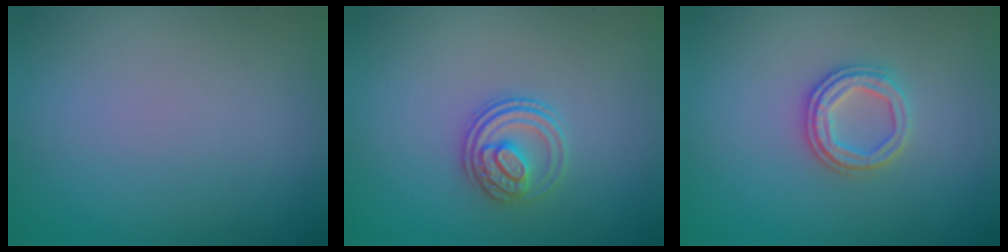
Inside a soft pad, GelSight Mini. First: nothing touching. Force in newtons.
{"total": 2.8, "press": 2.6, "slide": 1.2}
{"total": 2.6, "press": 2.5, "slide": 0.7}